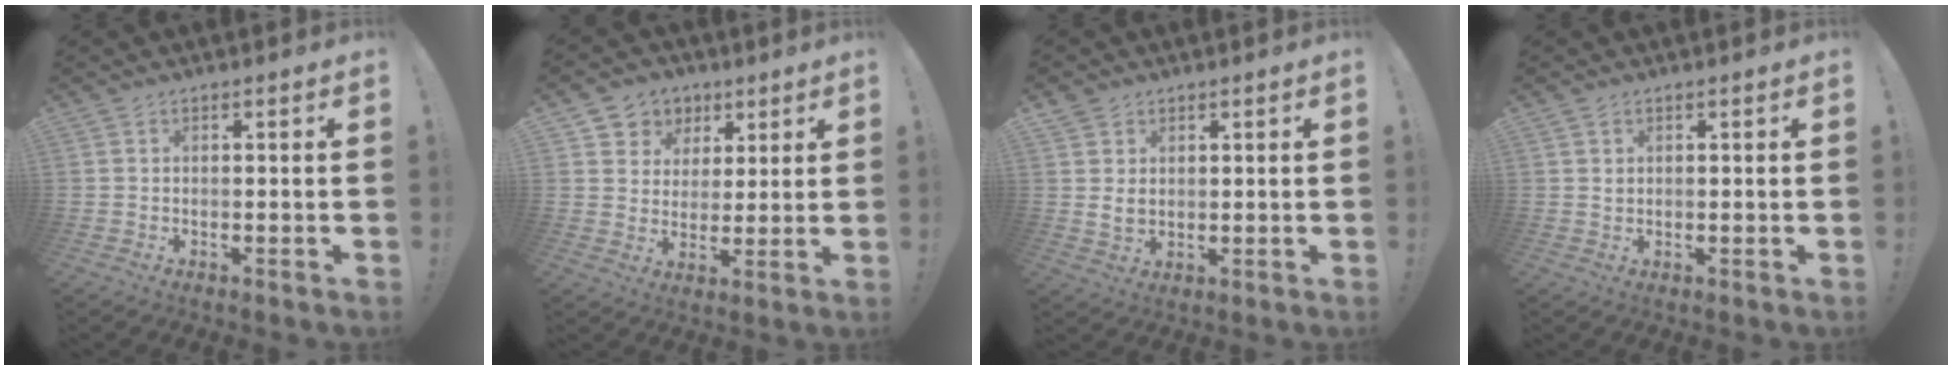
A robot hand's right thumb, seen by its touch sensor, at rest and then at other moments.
{"total": 7.4, "force": [2.7, 6.8, 1.1], "torque": [-0.006, -0.023, 0.056]}
{"total": 4.6, "force": [1.8, 3.6, 2.2], "torque": [-0.023, -0.008, 0.034]}
{"total": 1.0, "force": [0.6, 0.8, 0.1], "torque": [0.006, 0.000, 0.010]}